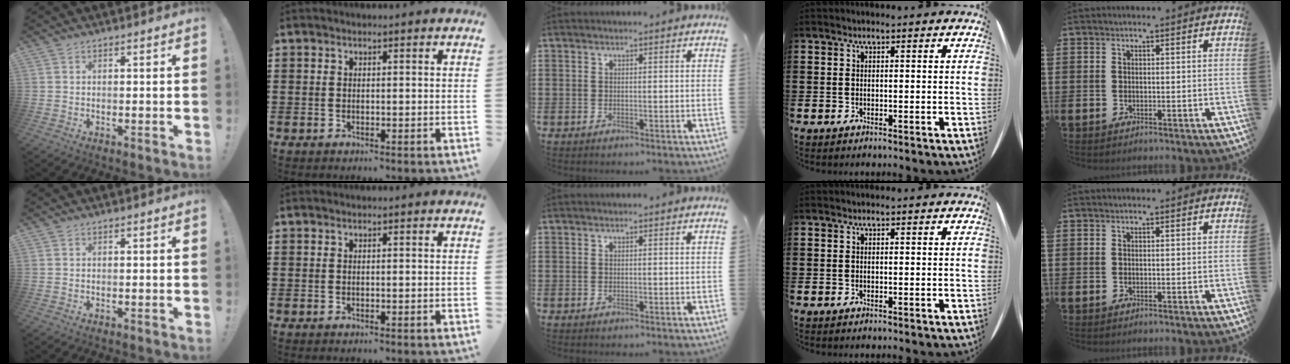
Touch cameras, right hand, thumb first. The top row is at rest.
{}